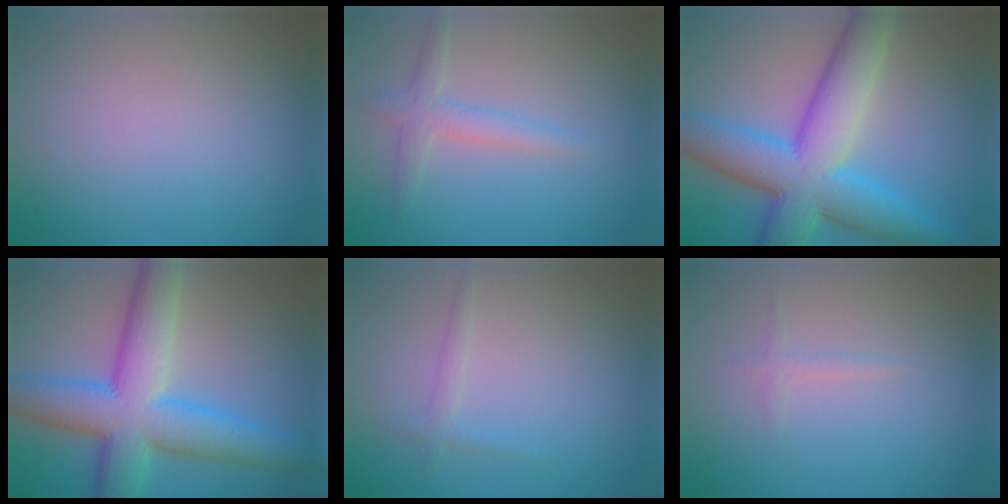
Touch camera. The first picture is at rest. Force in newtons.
{"total": 2.3, "press": 2.3, "slide": 0.1}
{"total": 11.5, "press": 11.5, "slide": 0.2}
{"total": 10.8, "press": 10.8, "slide": 0.1}
{"total": 1.2, "press": 1.2, "slide": 0.1}
{"total": 0.8, "press": 0.8, "slide": 0.1}